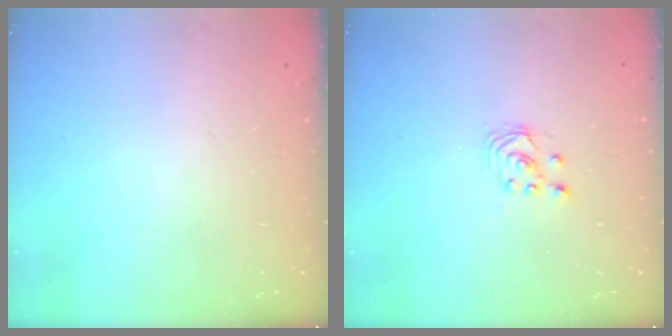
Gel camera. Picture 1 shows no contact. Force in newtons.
{"total": 2.6, "press": 2.6, "slide": 0.3}